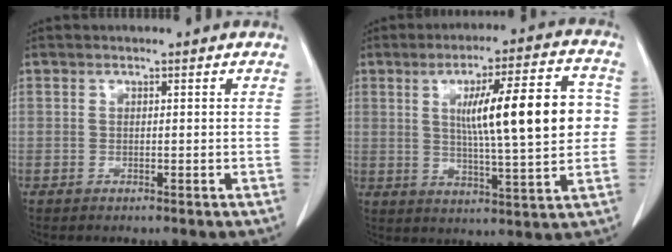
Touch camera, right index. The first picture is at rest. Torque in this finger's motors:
{"motor_torque": [1.27, 0.86, 0.48, 0.16]}